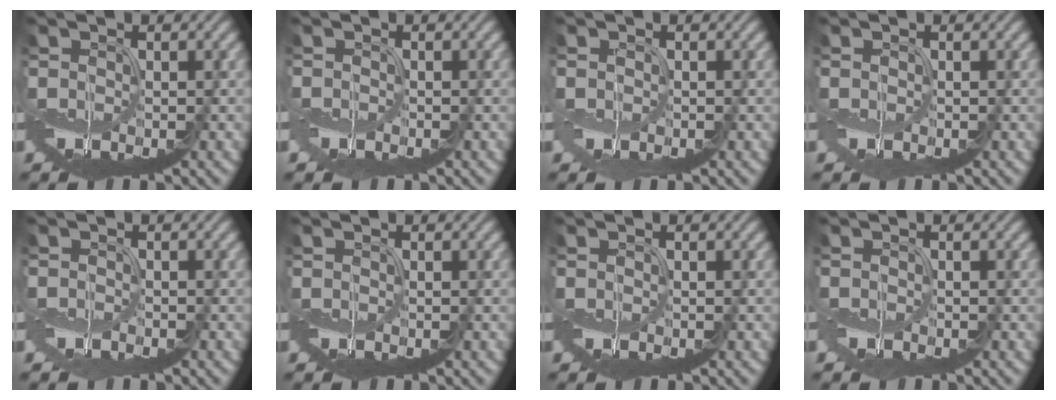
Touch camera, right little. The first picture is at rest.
{"total": 1.4, "force": [-0.9, 0.9, 0.4], "torque": [-0.008, -0.008, -0.019]}
{"total": 1.5, "force": [0.1, 1.4, 0.4], "torque": [-0.009, -0.002, 0.002]}
{"total": 0.7, "force": [-0.1, 0.7, 0.1], "torque": [-0.007, -0.002, -0.001]}
{"total": 1.1, "force": [-0.9, 0.6, 0.3], "torque": [-0.004, -0.006, -0.019]}
{"total": 0.0}
{"total": 0.5, "force": [-0.1, 0.5, 0.0], "torque": [-0.005, -0.001, 0.001]}
{"total": 1.0, "force": [-0.7, 0.6, 0.3], "torque": [-0.007, -0.008, -0.017]}